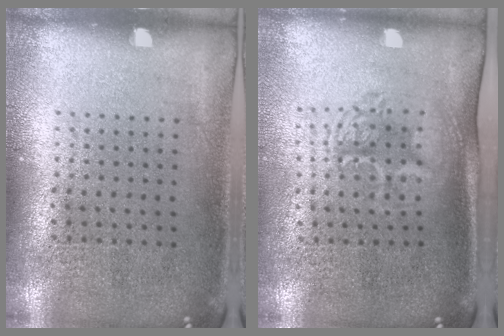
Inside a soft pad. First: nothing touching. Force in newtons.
{"total": 1.7, "press": 1.4, "slide": 1.0}